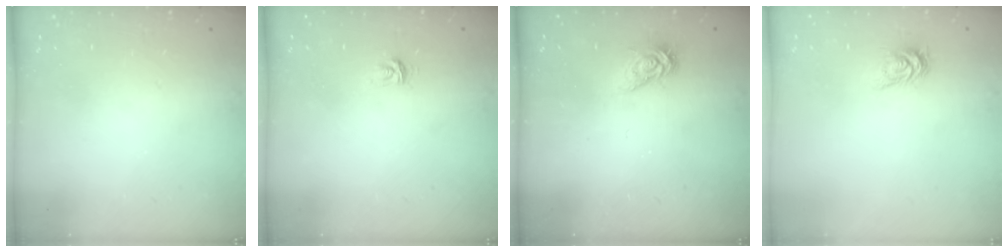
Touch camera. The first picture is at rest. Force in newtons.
{"total": 2.7, "press": 2.7, "slide": 0.4}
{"total": 6.4, "press": 6.4, "slide": 0.7}
{"total": 4.1, "press": 4.0, "slide": 0.6}